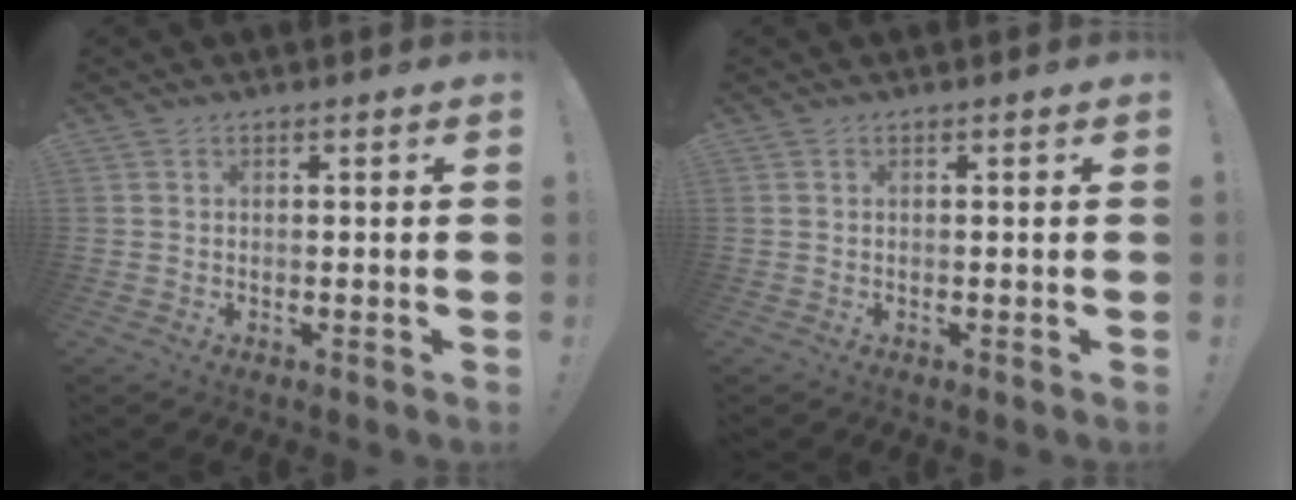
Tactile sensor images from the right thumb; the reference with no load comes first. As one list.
[{"total": 0.0}]